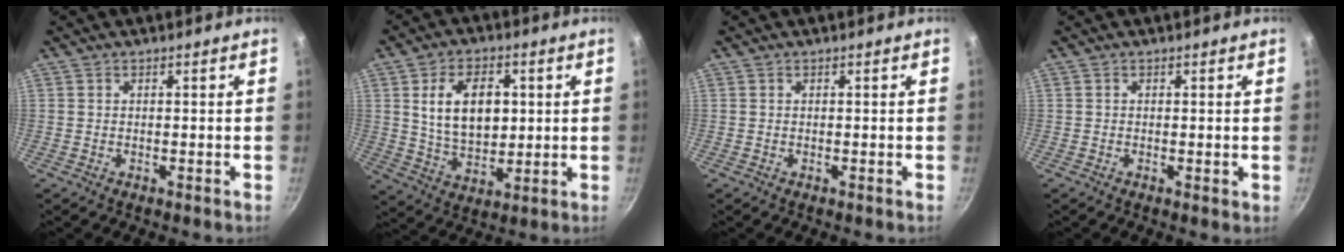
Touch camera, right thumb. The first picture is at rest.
{"total": 12.7, "force": [2.6, 8.1, 9.4], "torque": [-0.134, -0.010, 0.051]}
{"total": 0.0}
{"total": 0.5, "force": [0.0, 0.2, 0.5], "torque": [-0.008, -0.001, -0.001]}